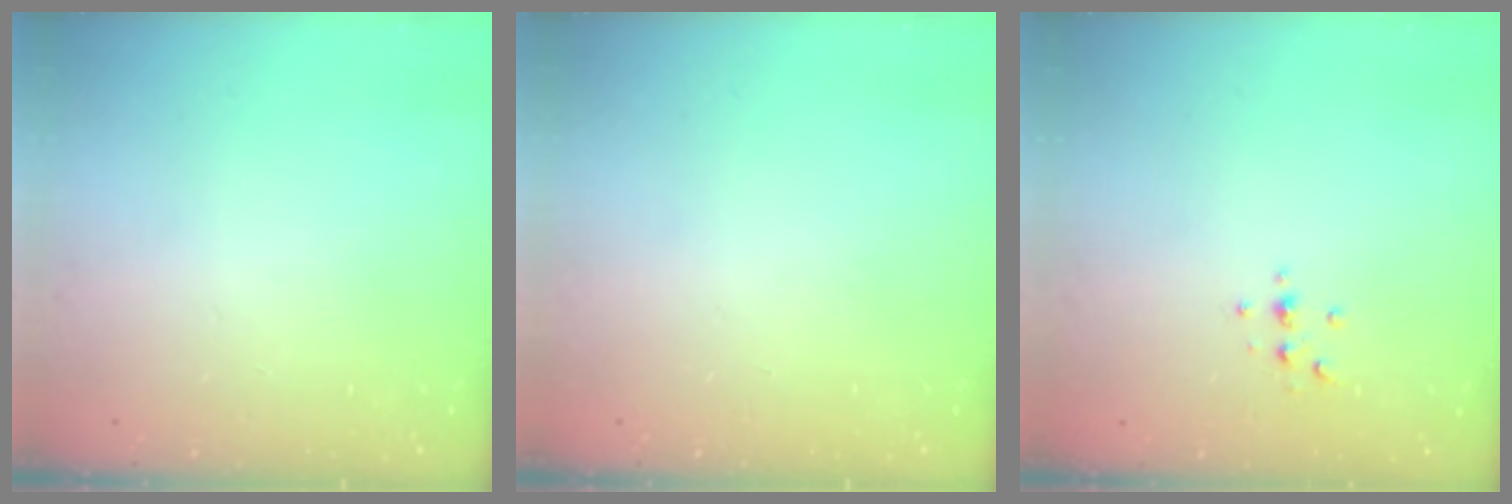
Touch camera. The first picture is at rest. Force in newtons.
{"total": 0.0}
{"total": 2.2, "press": 2.1, "slide": 0.2}